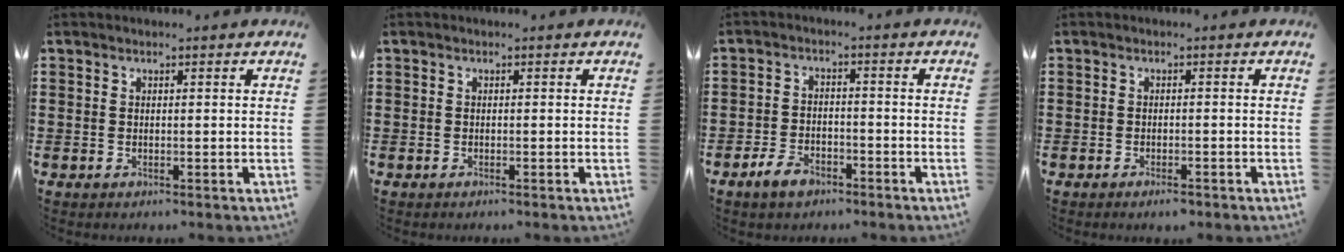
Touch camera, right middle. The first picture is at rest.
{"total": 0.0}
{"total": 4.0, "force": [-2.9, 1.8, 2.1], "torque": [-0.048, 0.005, -0.058]}
{"total": 1.2, "force": [-0.9, 0.3, 0.8], "torque": [-0.016, -0.004, -0.016]}